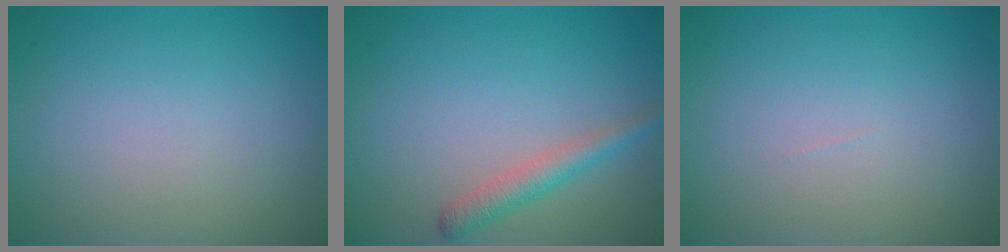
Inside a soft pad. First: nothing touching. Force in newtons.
{"total": 2.2, "press": 2.2, "slide": 0.1}
{"total": 0.0}